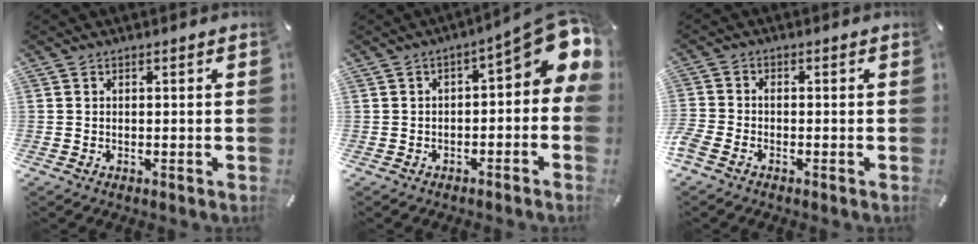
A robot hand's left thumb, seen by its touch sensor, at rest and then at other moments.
{"total": 10.7, "force": [3.5, 4.1, 9.2], "torque": [-0.112, -0.027, 0.056]}
{"total": 1.8, "force": [-1.5, 0.6, 0.8], "torque": [-0.020, 0.003, -0.030]}